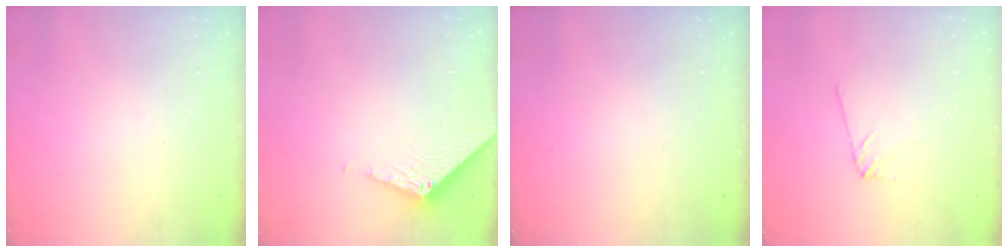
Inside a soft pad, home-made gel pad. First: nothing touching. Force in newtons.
{"total": 5.0, "press": 5.0, "slide": 0.3}
{"total": 0.0}
{"total": 5.2, "press": 5.2, "slide": 0.6}